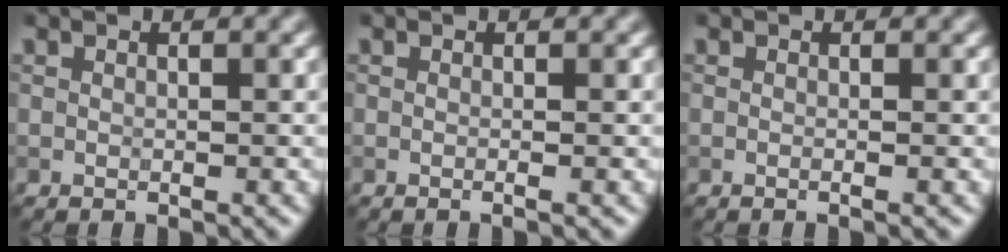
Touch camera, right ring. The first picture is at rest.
{"total": 1.0, "force": [0.0, 0.4, 0.9], "torque": [-0.004, -0.011, -0.011]}
{"total": 1.1, "force": [-0.1, 0.4, 1.0], "torque": [-0.005, -0.009, -0.011]}